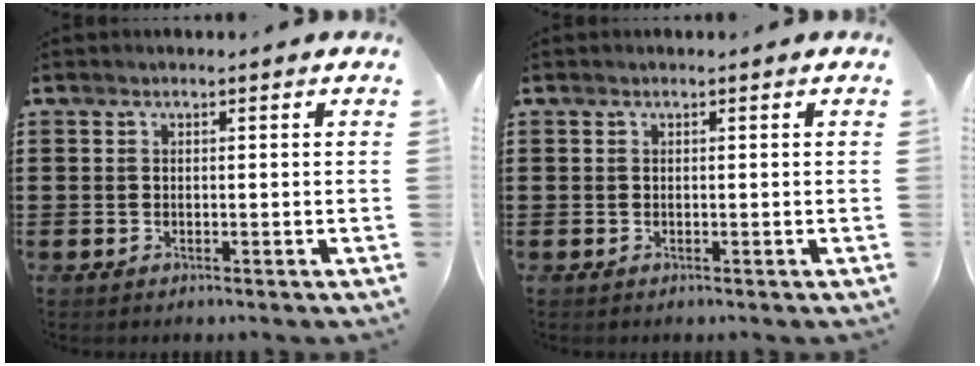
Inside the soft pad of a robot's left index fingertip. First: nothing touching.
{"total": 0.0}